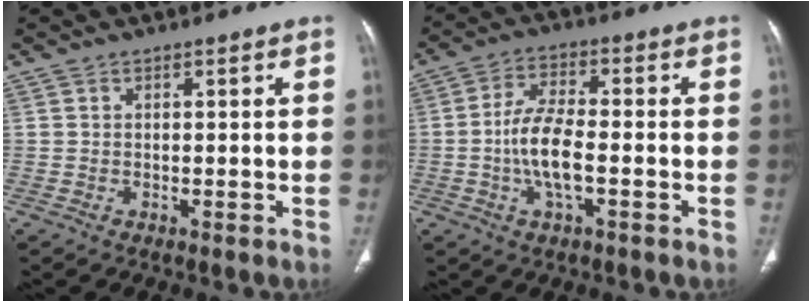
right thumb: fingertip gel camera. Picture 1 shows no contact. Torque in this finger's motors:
{"motor_torque": [3.34, 1.67, 1.34, -1.33, 0.43]}